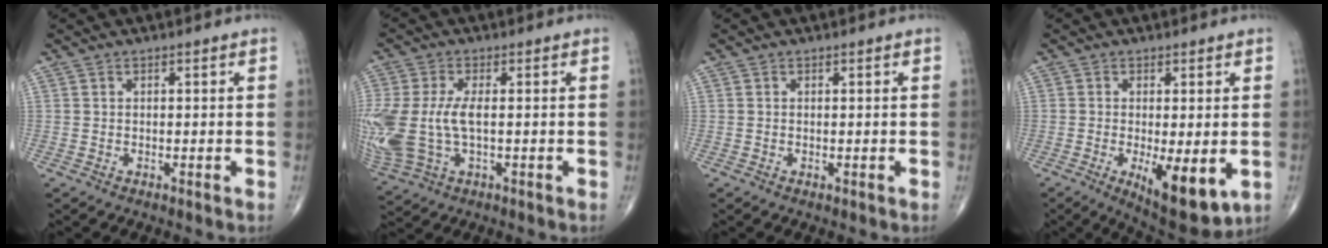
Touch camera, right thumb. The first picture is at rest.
{"total": 15.1, "force": [-0.7, 8.2, 12.6], "torque": [-0.332, -0.003, 0.001]}
{"total": 0.0}
{"total": 10.8, "force": [-2.8, 3.9, 9.7], "torque": [-0.140, -0.024, -0.031]}